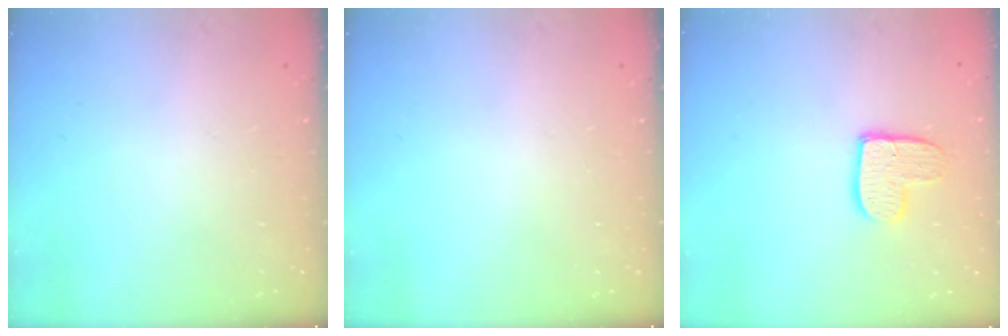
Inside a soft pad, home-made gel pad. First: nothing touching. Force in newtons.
{"total": 0.0}
{"total": 10.0, "press": 10.0, "slide": 0.5}